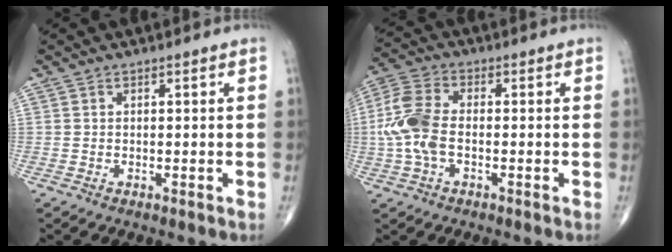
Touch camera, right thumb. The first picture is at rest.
{"total": 9.5, "force": [-1.2, 5.5, 7.7], "torque": [-0.184, 0.023, -0.030]}